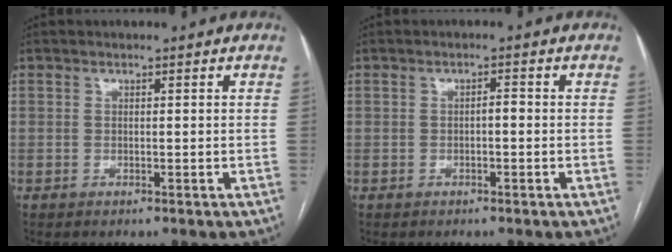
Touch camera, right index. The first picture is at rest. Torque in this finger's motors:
{"motor_torque": [0.24, -0.07, 0.08, 0.03]}